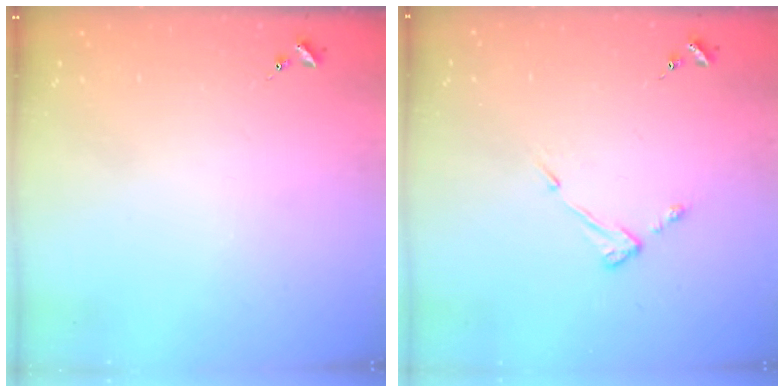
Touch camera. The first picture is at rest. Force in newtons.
{"total": 5.2, "press": 5.1, "slide": 0.6}